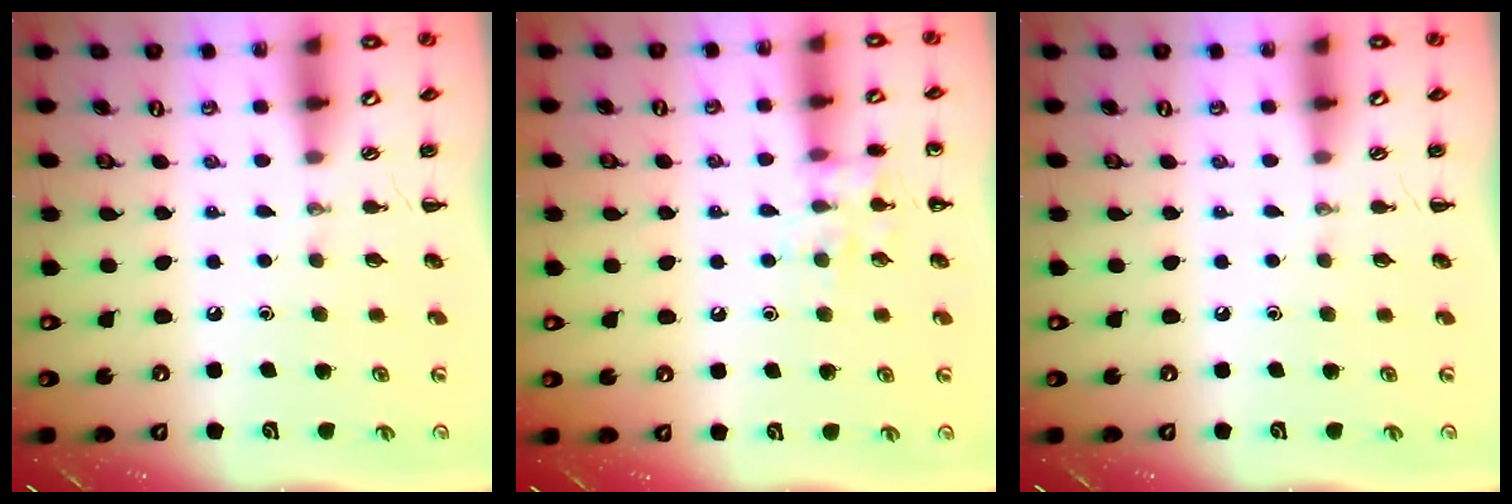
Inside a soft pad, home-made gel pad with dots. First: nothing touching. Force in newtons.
{"total": 9.5, "press": 9.4, "slide": 0.9}
{"total": 0.0}